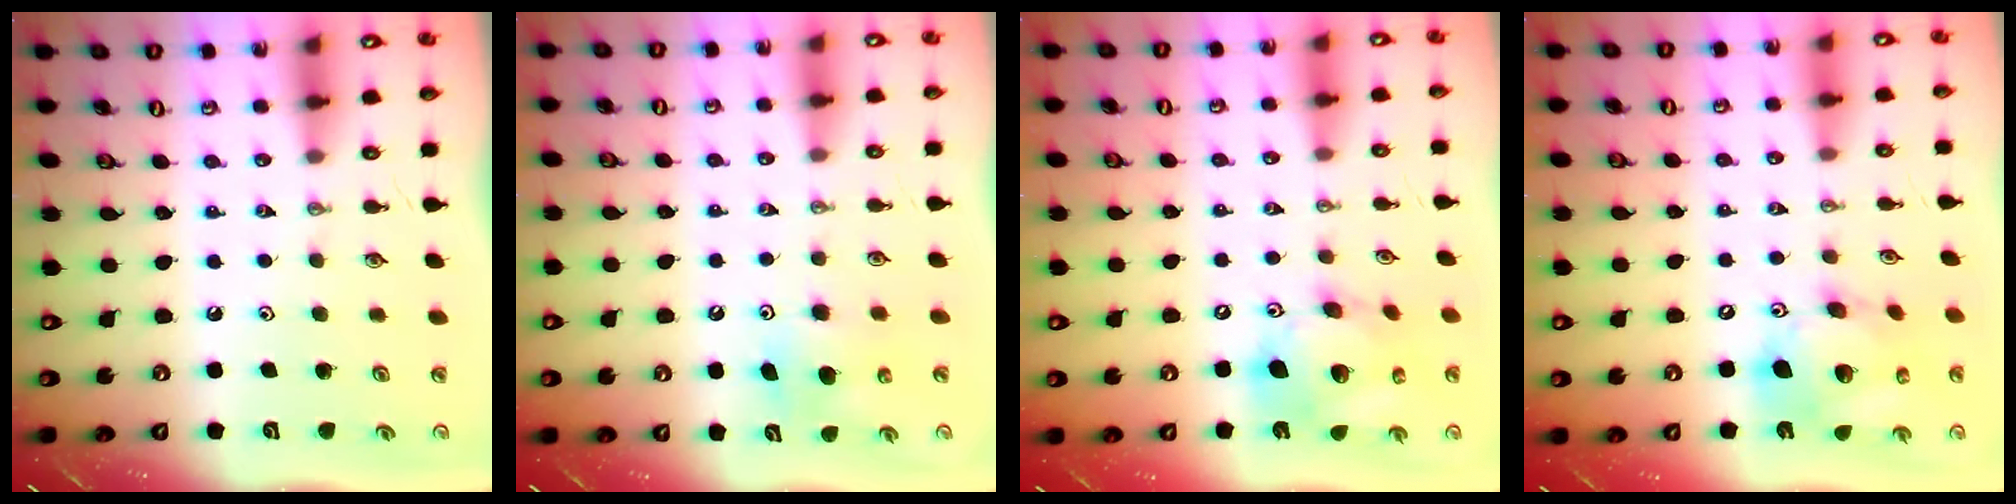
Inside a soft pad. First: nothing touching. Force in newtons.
{"total": 7.2, "press": 7.2, "slide": 0.7}
{"total": 16.6, "press": 16.4, "slide": 2.6}
{"total": 16.6, "press": 16.4, "slide": 2.6}